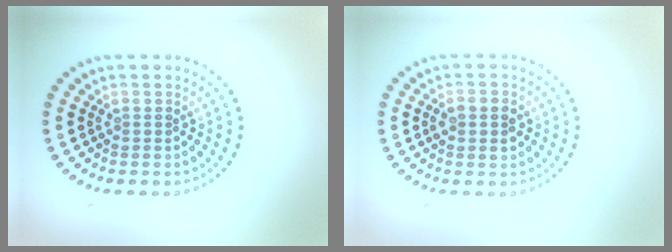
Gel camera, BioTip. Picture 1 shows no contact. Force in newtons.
{"total": 2.8, "press": 2.8, "slide": 0.1}